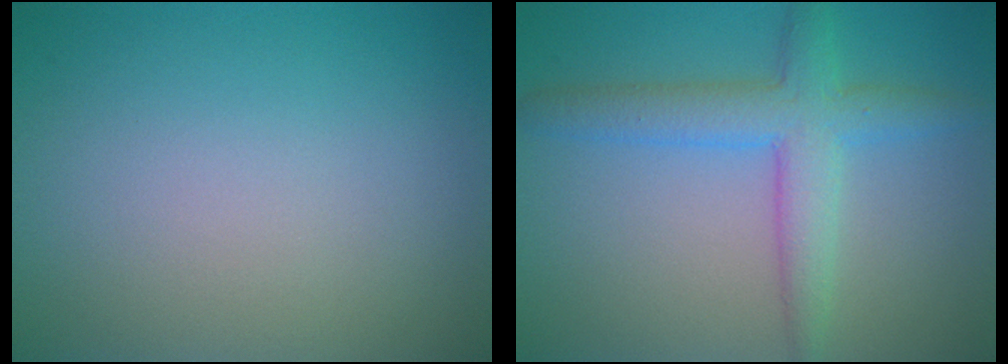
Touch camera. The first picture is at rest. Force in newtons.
{"total": 4.5, "press": 4.5, "slide": 0.1}